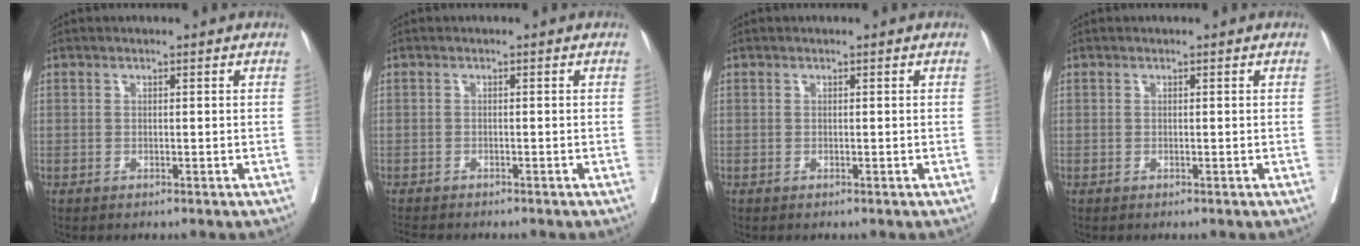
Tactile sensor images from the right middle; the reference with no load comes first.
{"total": 3.9, "force": [-3.5, 0.7, 1.5], "torque": [-0.022, -0.009, -0.055]}
{"total": 0.0}
{"total": 0.0}